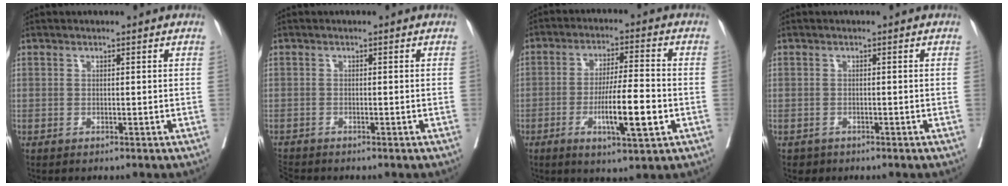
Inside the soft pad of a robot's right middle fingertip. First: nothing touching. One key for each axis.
{"total": 1.8, "fx": -1.8, "fy": 0.4, "fz": 0.0, "tx": 0.000, "ty": -0.009, "tz": -0.033}
{"total": 10.0, "fx": -3.2, "fy": 0.9, "fz": 9.4, "tx": -0.161, "ty": -0.010, "tz": -0.054}
{"total": 1.2, "fx": -0.9, "fy": 0.9, "fz": 0.0, "tx": -0.001, "ty": 0.002, "tz": -0.012}